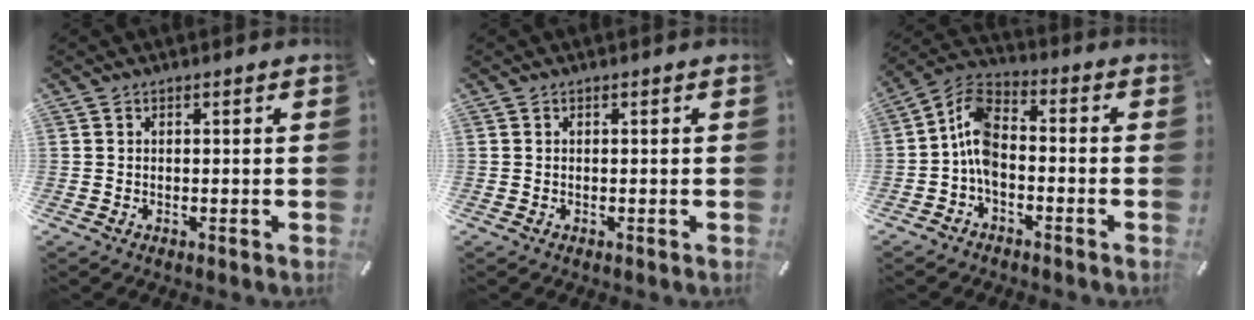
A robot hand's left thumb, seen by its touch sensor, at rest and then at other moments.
{"total": 0.0}
{"total": 8.7, "force": [-2.6, 5.3, 6.3], "torque": [-0.141, 0.003, -0.050]}